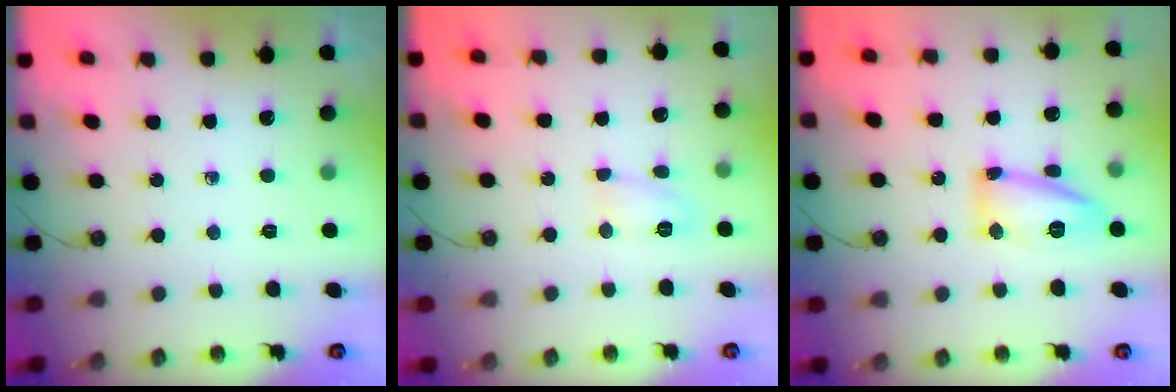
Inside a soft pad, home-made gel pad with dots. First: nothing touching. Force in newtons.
{"total": 5.2, "press": 5.2, "slide": 0.8}
{"total": 12.5, "press": 12.2, "slide": 2.5}